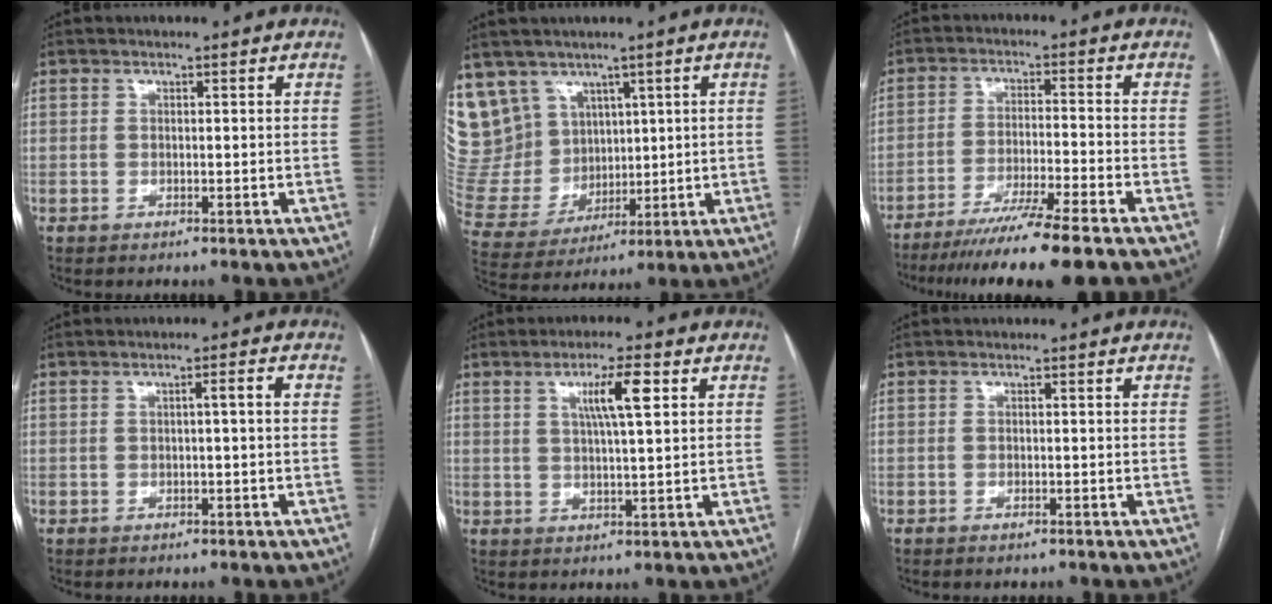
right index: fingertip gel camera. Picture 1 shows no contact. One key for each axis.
{"total": 12.9, "fx": 8.3, "fy": 9.6, "fz": 2.3, "tx": -0.069, "ty": 0.047, "tz": 0.187}
{"total": 12.9, "fx": -10.4, "fy": -1.5, "fz": 7.5, "tx": -0.107, "ty": -0.040, "tz": -0.165}
{"total": 2.0, "fx": 0.1, "fy": 0.0, "fz": 2.0, "tx": -0.026, "ty": 0.007, "tz": 0.003}
{"total": 6.3, "fx": 2.4, "fy": 0.3, "fz": 5.8, "tx": -0.098, "ty": 0.004, "tz": 0.040}
{"total": 0.7, "fx": -0.6, "fy": 0.2, "fz": 0.4, "tx": -0.012, "ty": -0.002, "tz": -0.005}